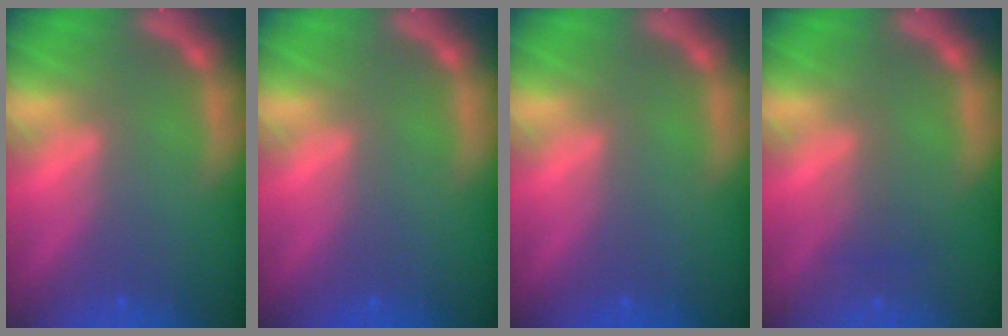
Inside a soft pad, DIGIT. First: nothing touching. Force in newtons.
{"total": 0.0}
{"total": 0.0}
{"total": 1.5}